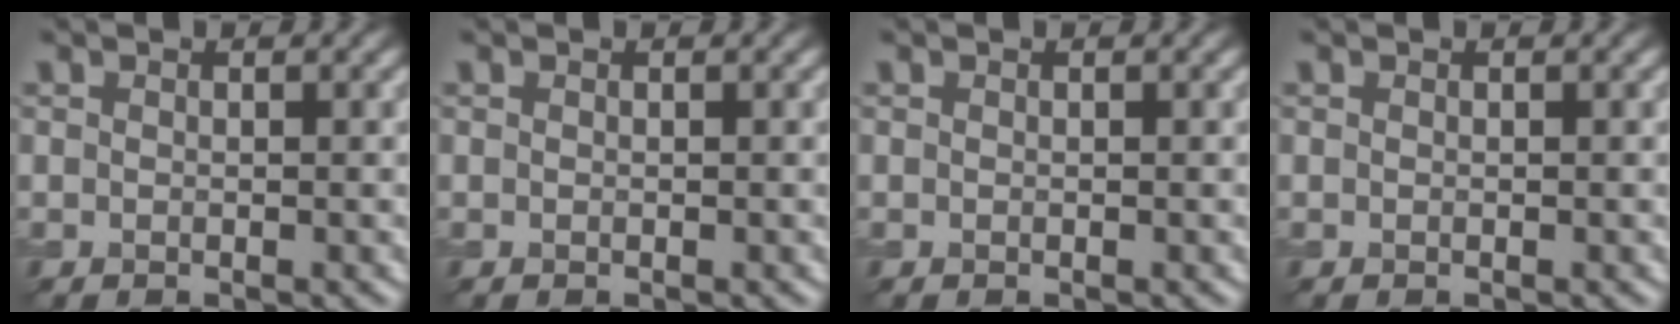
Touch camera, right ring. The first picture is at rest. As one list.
[{"total": 0.0}, {"total": 0.0}, {"total": 0.0}]